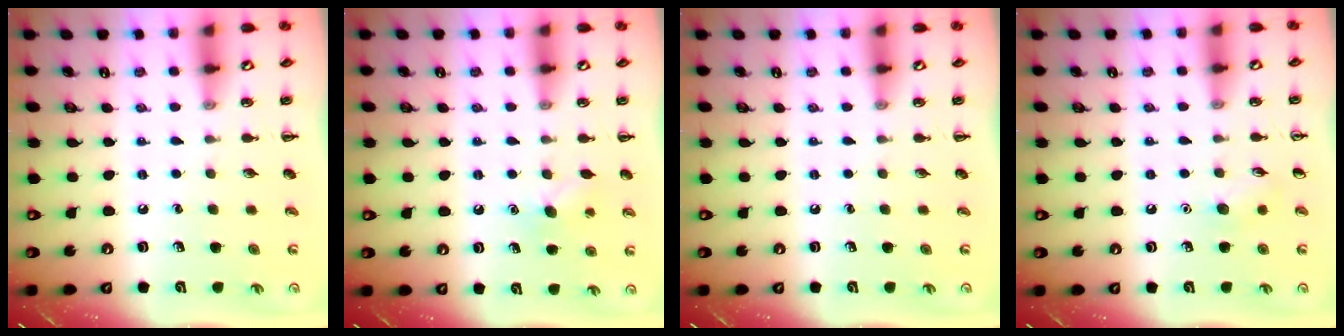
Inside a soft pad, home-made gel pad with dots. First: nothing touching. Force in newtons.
{"total": 7.3, "press": 7.1, "slide": 1.6}
{"total": 0.0}
{"total": 5.7, "press": 5.6, "slide": 1.3}